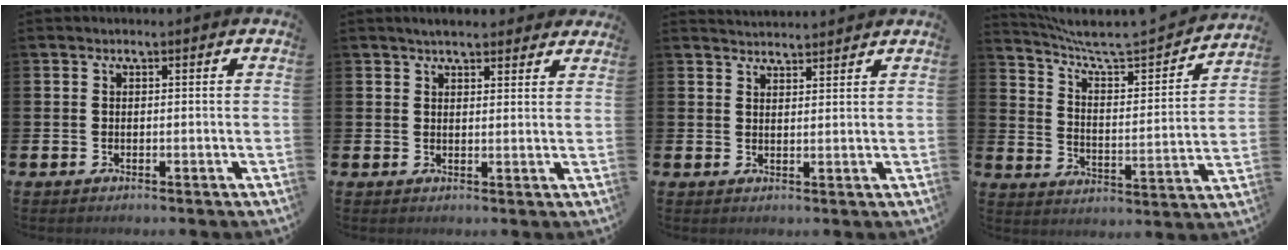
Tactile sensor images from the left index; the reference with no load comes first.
{"total": 3.6, "force": [3.3, 0.9, 0.9], "torque": [-0.024, -0.006, 0.061]}
{"total": 3.0, "force": [3.0, 0.2, -0.1], "torque": [-0.006, -0.014, 0.055]}
{"total": 7.1, "force": [6.5, 0.9, 2.7], "torque": [-0.088, -0.050, 0.106]}